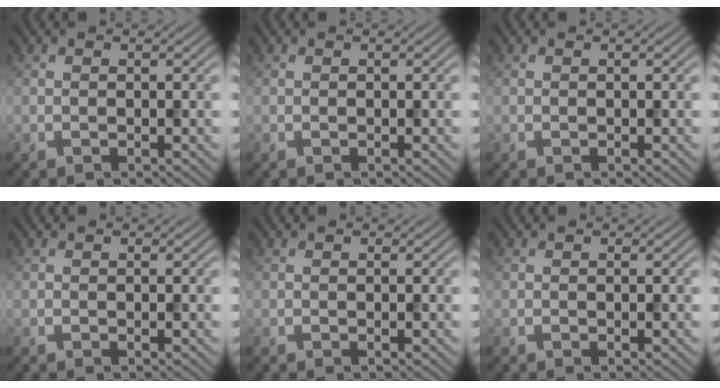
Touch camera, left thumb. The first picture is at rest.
{"total": 0.0}
{"total": 0.0}
{"total": 0.0}
{"total": 0.0}
{"total": 0.0}